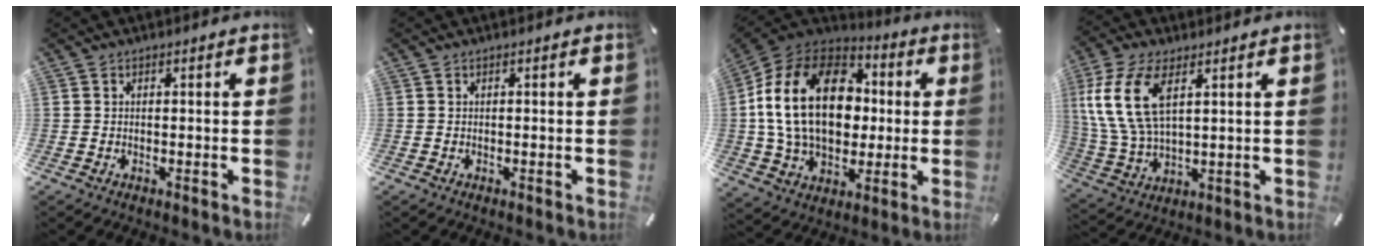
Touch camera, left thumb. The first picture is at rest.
{"total": 0.0}
{"total": 24.0, "force": [2.1, 16.9, 16.9], "torque": [-0.338, 0.017, 0.035]}
{"total": 13.3, "force": [5.0, 6.9, 10.3], "torque": [-0.248, -0.010, 0.088]}